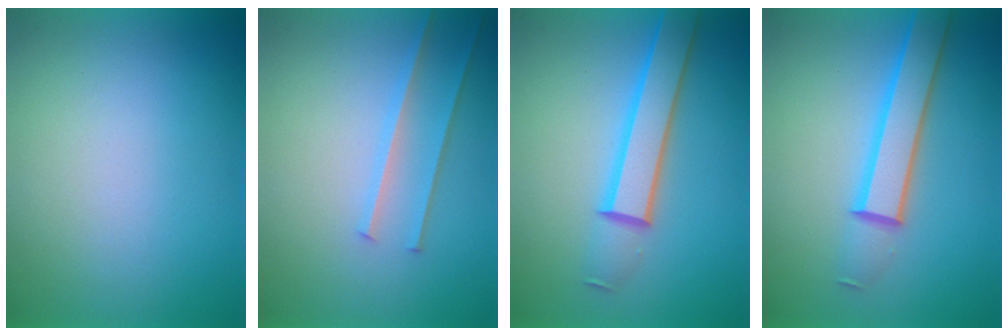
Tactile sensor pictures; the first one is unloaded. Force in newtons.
{"total": 2.2}
{"total": 4.2}
{"total": 4.7}